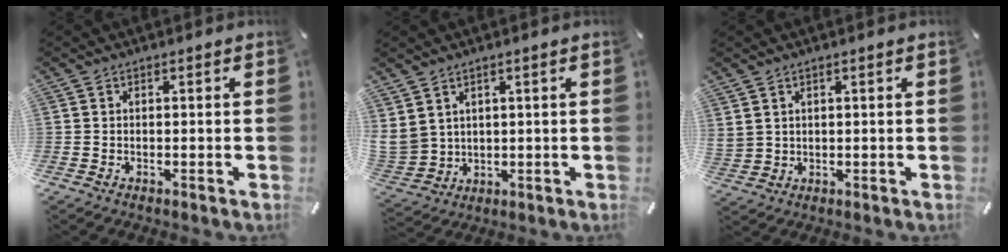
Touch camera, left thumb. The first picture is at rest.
{"total": 5.8, "force": [3.0, 4.8, 1.2], "torque": [-0.060, -0.018, 0.056]}
{"total": 2.3, "force": [1.7, 1.5, 0.5], "torque": [-0.014, -0.004, 0.031]}